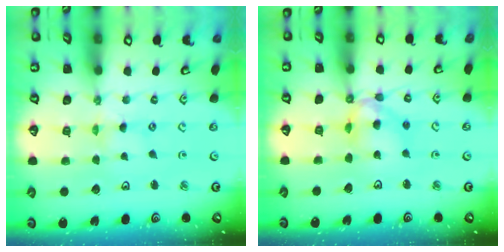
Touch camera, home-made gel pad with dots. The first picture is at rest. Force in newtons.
{"total": 12.0, "press": 11.9, "slide": 1.4}